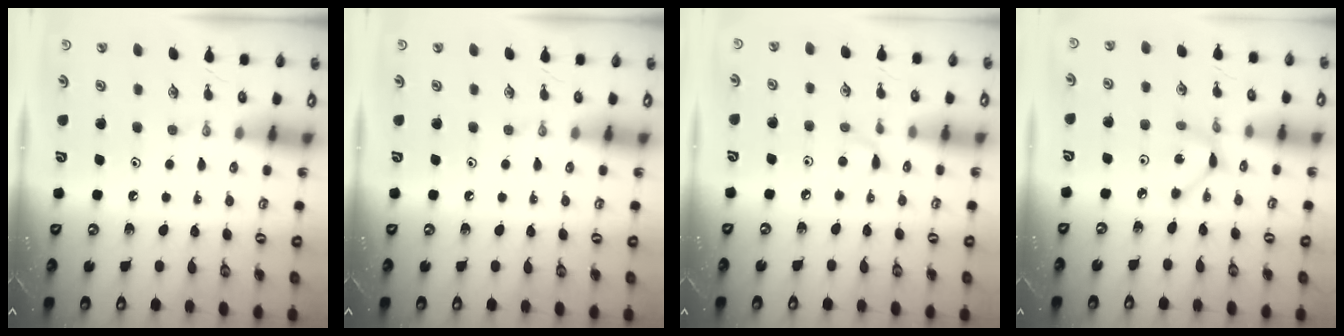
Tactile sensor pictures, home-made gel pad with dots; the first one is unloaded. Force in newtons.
{"total": 0.0}
{"total": 3.8, "press": 3.8, "slide": 0.3}
{"total": 2.1, "press": 2.1, "slide": 0.1}